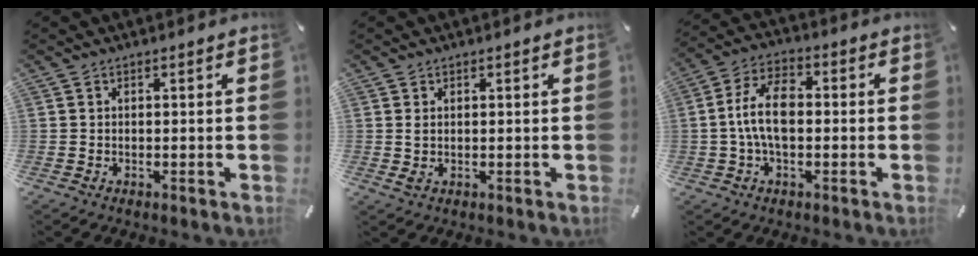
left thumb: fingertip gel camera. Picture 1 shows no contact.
{"total": 1.5, "force": [0.5, 0.8, 1.1], "torque": [-0.023, 0.002, 0.008]}
{"total": 10.0, "force": [-0.9, 5.7, 8.2], "torque": [-0.158, 0.010, -0.019]}